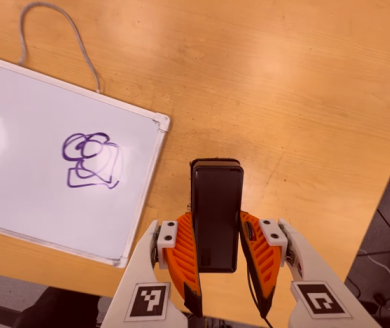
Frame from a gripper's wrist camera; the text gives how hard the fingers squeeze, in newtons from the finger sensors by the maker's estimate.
{"total": 5.2, "left": 3.4, "right": 7.0}